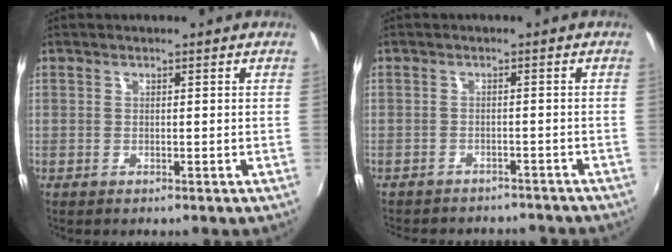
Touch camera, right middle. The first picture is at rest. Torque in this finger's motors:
{"motor_torque": [0.93, -1.20, 0.22, 0.09]}